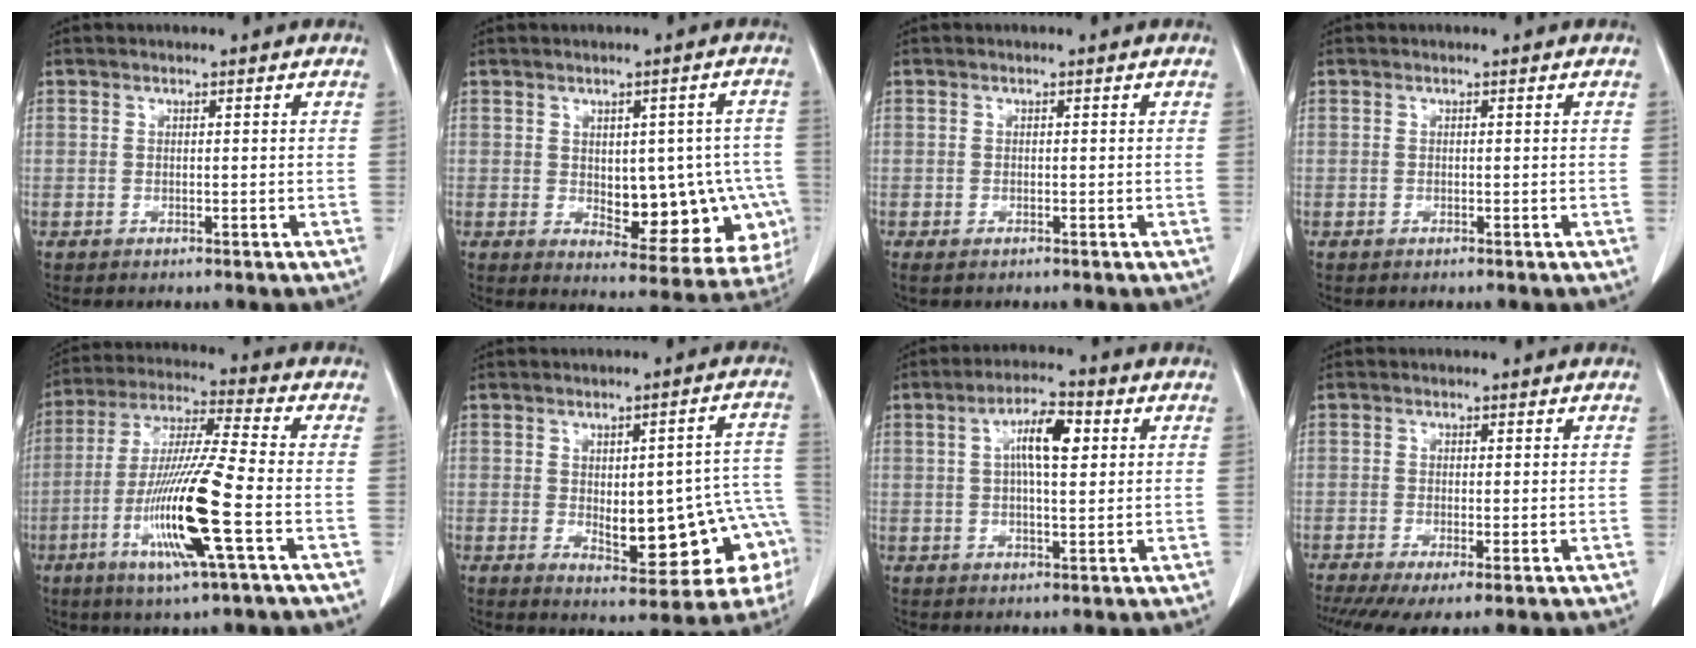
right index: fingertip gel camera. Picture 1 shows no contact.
{"total": 13.9, "force": [-2.0, 6.9, 11.9], "torque": [-0.125, 0.015, -0.005]}
{"total": 0.7, "force": [-0.5, 0.3, 0.5], "torque": [-0.013, -0.002, -0.002]}
{"total": 0.0}
{"total": 15.5, "force": [-4.9, -0.2, 14.7], "torque": [-0.298, -0.019, -0.097]}
{"total": 16.0, "force": [-3.0, 5.9, 14.6], "torque": [-0.131, 0.031, -0.014]}
{"total": 7.2, "force": [1.9, 1.9, 6.6], "torque": [-0.121, 0.013, 0.030]}
{"total": 5.4, "force": [-3.0, 1.3, 4.3], "torque": [-0.071, -0.016, -0.054]}